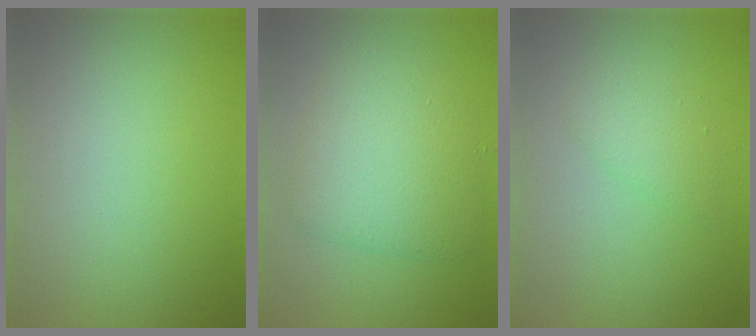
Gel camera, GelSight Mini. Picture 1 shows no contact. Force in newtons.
{"total": 5.2, "press": 5.2, "slide": 0.2}
{"total": 1.7, "press": 1.7, "slide": 0.2}